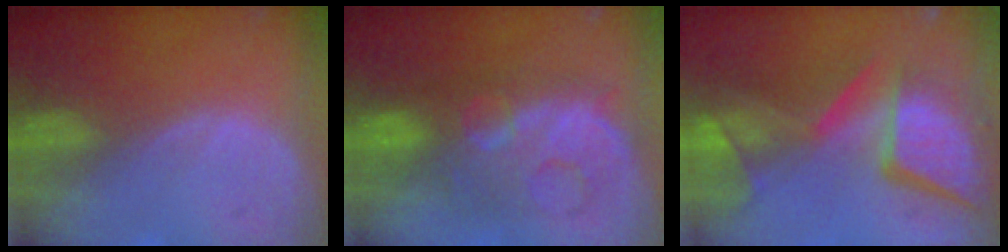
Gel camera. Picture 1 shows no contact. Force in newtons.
{"total": 9.1, "press": 9.0, "slide": 0.3}
{"total": 13.8, "press": 11.2, "slide": 8.0}